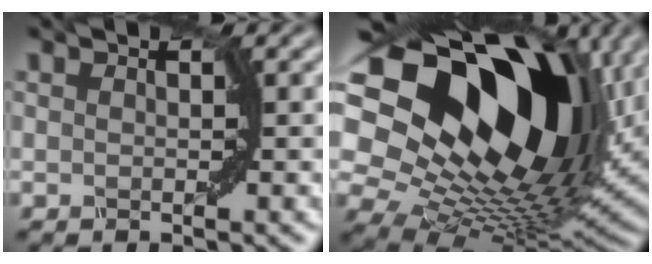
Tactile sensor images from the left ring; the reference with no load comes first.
{"total": 20.9, "force": [6.8, 12.7, 15.3], "torque": [-0.292, 0.022, 0.132]}